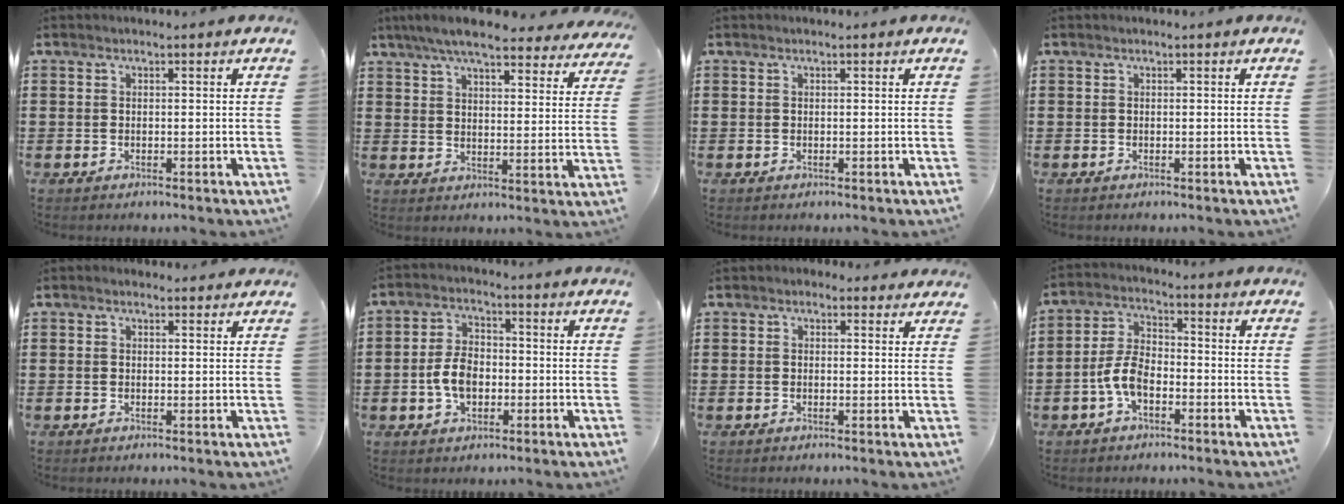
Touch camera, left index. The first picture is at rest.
{"total": 7.7, "force": [6.9, 0.7, 3.4], "torque": [-0.090, -0.022, 0.124]}
{"total": 0.0}
{"total": 0.0}
{"total": 0.9, "force": [0.7, 0.5, 0.2], "torque": [-0.006, 0.004, 0.014]}
{"total": 6.0, "force": [-1.3, 3.7, 4.5], "torque": [-0.102, 0.005, -0.029]}
{"total": 1.3, "force": [0.9, 0.8, 0.3], "torque": [-0.010, 0.007, 0.017]}
{"total": 6.0, "force": [-2.6, 3.1, 4.4], "torque": [-0.110, 0.002, -0.056]}